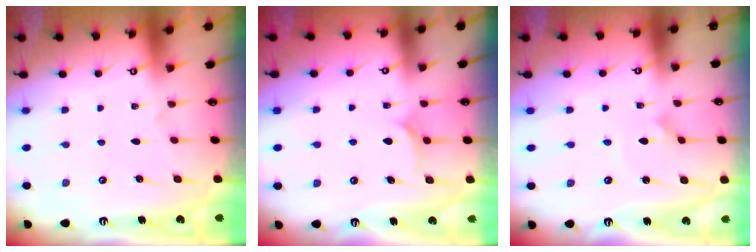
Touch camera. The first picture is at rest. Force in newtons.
{"total": 5.5, "press": 5.5, "slide": 0.2}
{"total": 2.0, "press": 2.0, "slide": 0.1}